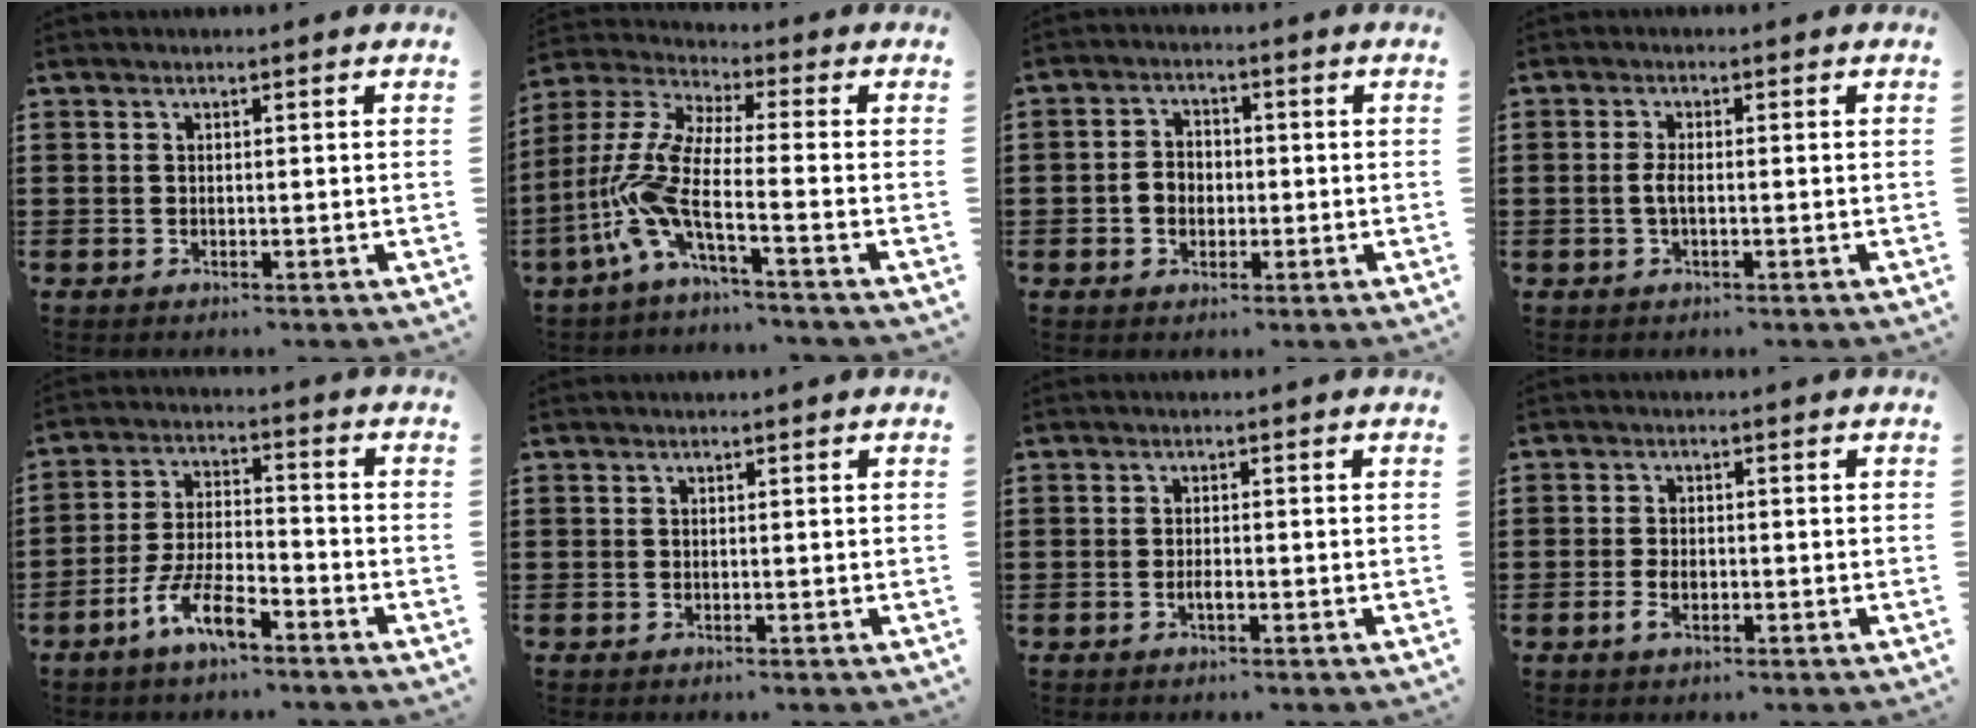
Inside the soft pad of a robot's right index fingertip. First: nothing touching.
{"total": 8.9, "force": [-4.1, 2.1, 7.6], "torque": [-0.207, -0.024, -0.092]}
{"total": 3.1, "force": [-0.5, 2.6, 1.5], "torque": [-0.035, 0.009, -0.014]}
{"total": 2.3, "force": [-0.5, 0.5, 2.2], "torque": [-0.056, -0.008, -0.013]}
{"total": 8.1, "force": [-5.2, 2.3, 5.7], "torque": [-0.132, -0.001, -0.102]}
{"total": 0.0}
{"total": 1.4, "force": [-0.7, 0.4, 1.2], "torque": [-0.023, -0.003, -0.011]}
{"total": 2.5, "force": [-0.9, 1.2, 2.0], "torque": [-0.047, -0.005, -0.017]}